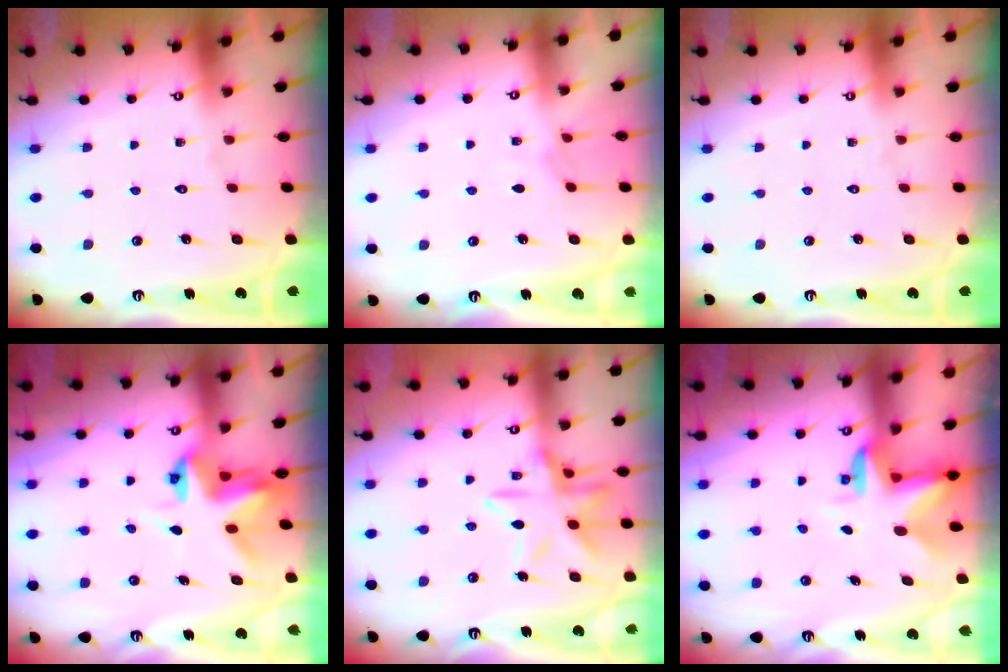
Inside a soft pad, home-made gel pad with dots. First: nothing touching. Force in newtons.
{"total": 4.1, "press": 4.1, "slide": 0.5}
{"total": 0.0}
{"total": 4.9, "press": 4.9, "slide": 0.3}
{"total": 14.4, "press": 14.3, "slide": 1.0}
{"total": 3.1, "press": 3.0, "slide": 0.5}